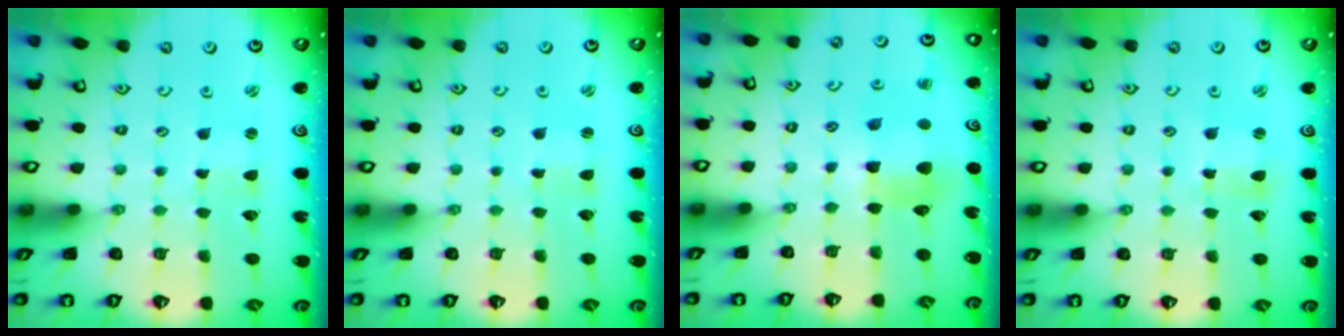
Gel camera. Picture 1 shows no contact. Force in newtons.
{"total": 1.8, "press": 1.7, "slide": 0.4}
{"total": 8.1, "press": 8.0, "slide": 0.9}
{"total": 1.9, "press": 1.9, "slide": 0.3}